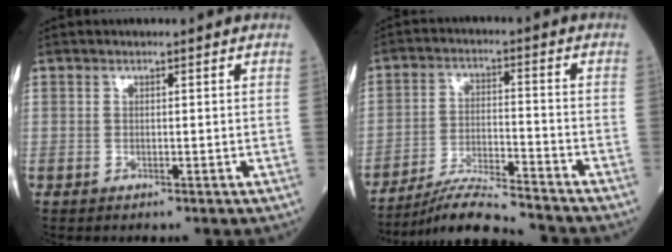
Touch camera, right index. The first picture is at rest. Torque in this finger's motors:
{"motor_torque": [0.57, -0.69, 0.17, 0.05]}